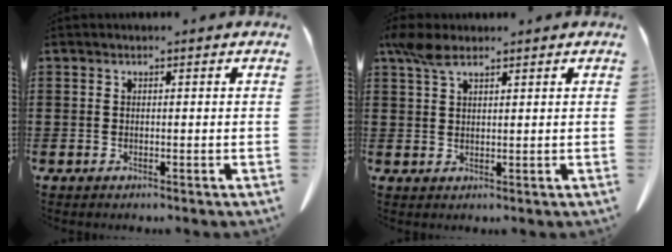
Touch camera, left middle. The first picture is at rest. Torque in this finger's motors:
{"motor_torque": [0.15, 0.12, 0.13, 0.06]}